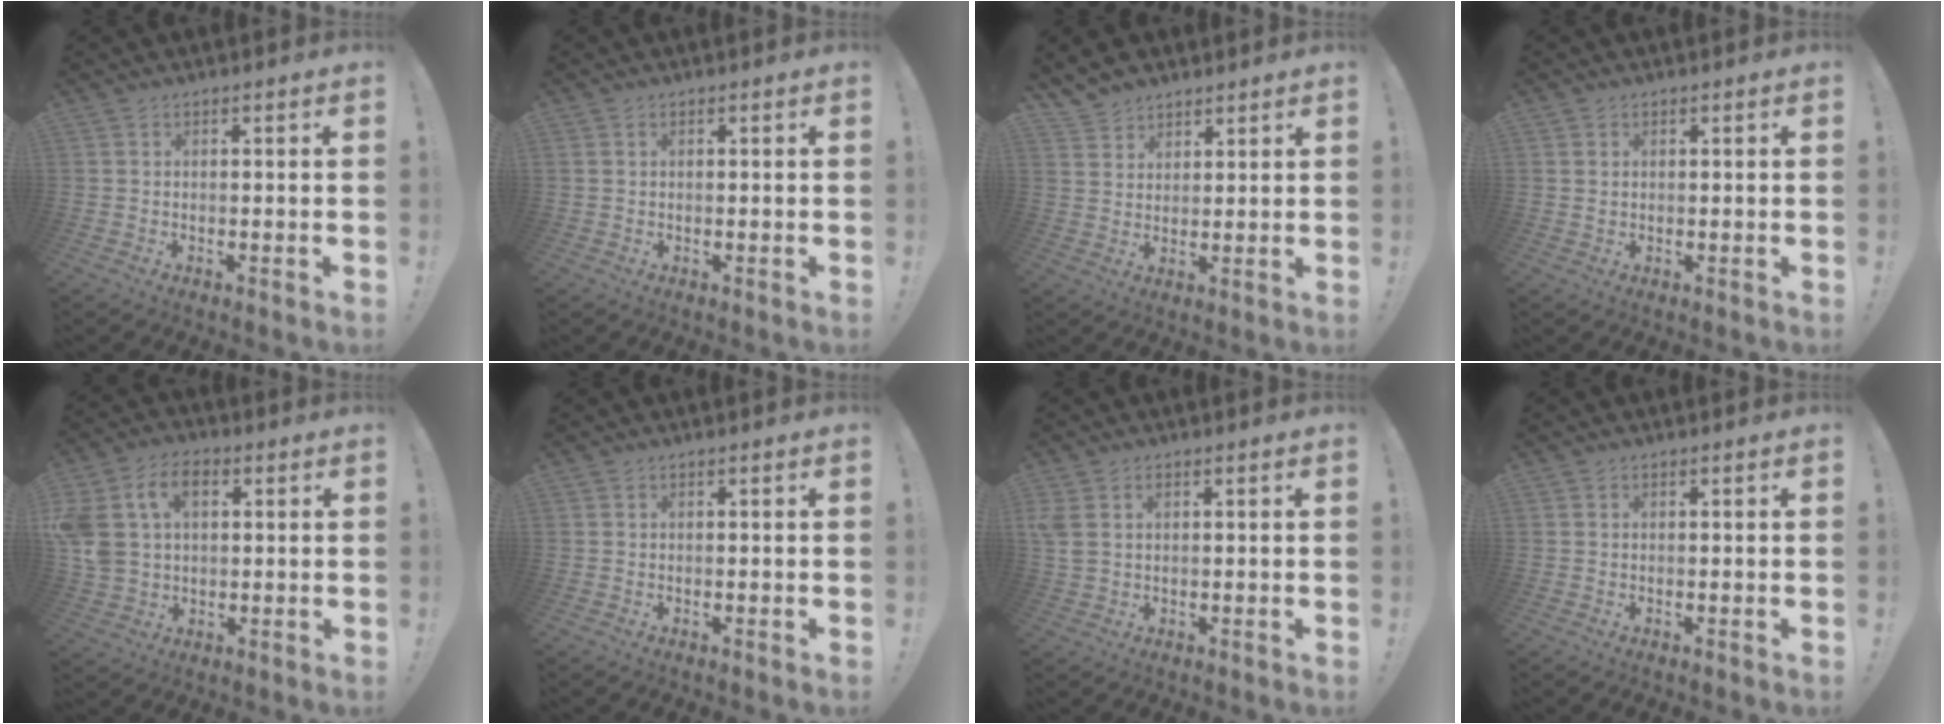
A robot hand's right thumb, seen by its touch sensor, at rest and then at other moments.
{"total": 0.6, "force": [0.3, 0.5, 0.3], "torque": [-0.012, 0.005, 0.006]}
{"total": 5.7, "force": [4.8, 3.0, 0.7], "torque": [-0.024, -0.029, 0.096]}
{"total": 1.2, "force": [0.6, 1.0, 0.3], "torque": [-0.001, -0.001, 0.011]}
{"total": 14.1, "force": [4.3, 9.8, 9.2], "torque": [-0.200, -0.005, 0.082]}
{"total": 0.0}
{"total": 3.0, "force": [1.1, 2.1, 1.9], "torque": [-0.042, 0.000, 0.021]}
{"total": 0.0}